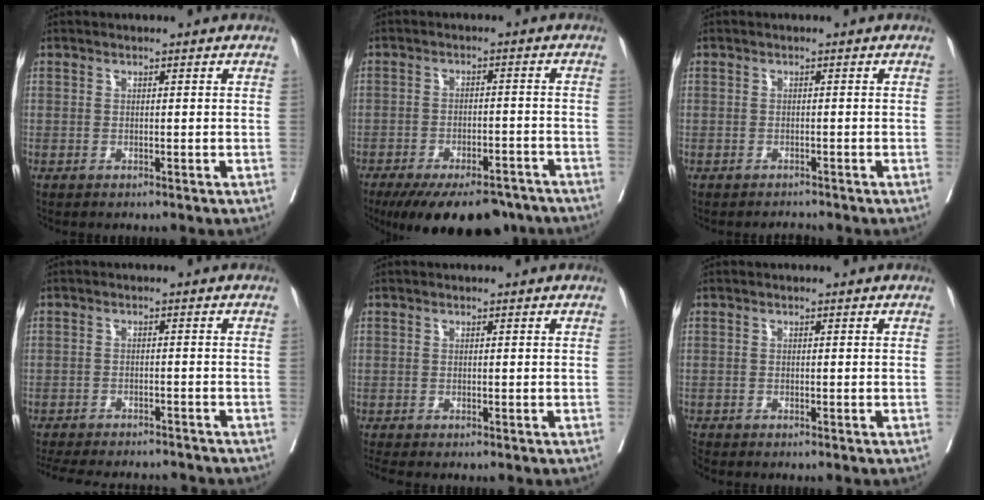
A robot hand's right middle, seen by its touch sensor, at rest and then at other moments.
{"total": 15.7, "force": [-12.6, 5.6, 7.6], "torque": [-0.117, -0.012, -0.171]}
{"total": 0.9, "force": [-0.9, 0.2, -0.2], "torque": [0.002, -0.004, -0.014]}
{"total": 14.7, "force": [-13.4, 3.0, 5.2], "torque": [-0.114, -0.012, -0.179]}
{"total": 0.8, "force": [-0.7, -0.2, 0.2], "torque": [-0.010, -0.004, -0.016]}
{"total": 1.2, "force": [-1.2, -0.1, 0.0], "torque": [-0.006, -0.007, -0.025]}